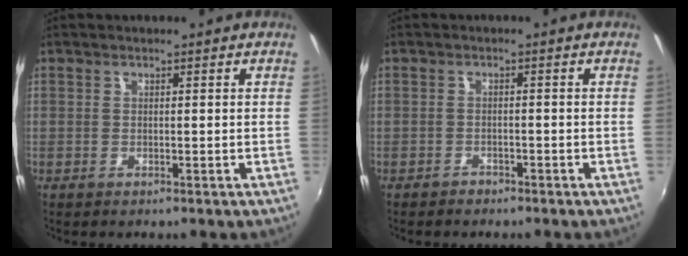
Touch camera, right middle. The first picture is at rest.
{"total": 1.4, "force": [-1.4, -0.1, -0.1], "torque": [0.000, -0.004, -0.024]}